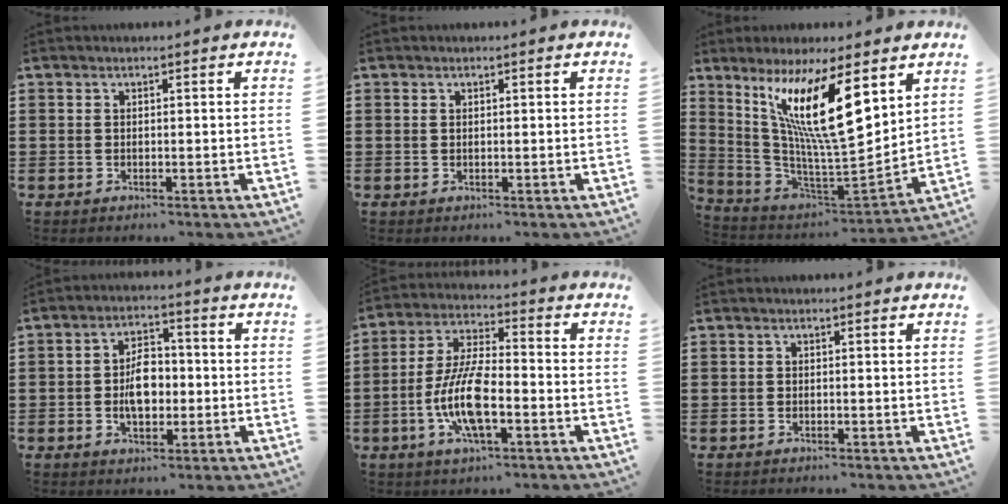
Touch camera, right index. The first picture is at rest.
{"total": 0.7, "force": [0.5, 0.1, 0.4], "torque": [-0.008, -0.001, 0.011]}
{"total": 16.6, "force": [7.5, 3.8, 14.4], "torque": [-0.304, -0.030, 0.122]}
{"total": 6.2, "force": [-0.5, 3.6, 5.0], "torque": [-0.085, 0.000, -0.013]}
{"total": 10.9, "force": [-3.0, 3.6, 9.8], "torque": [-0.221, -0.011, -0.060]}
{"total": 0.0}